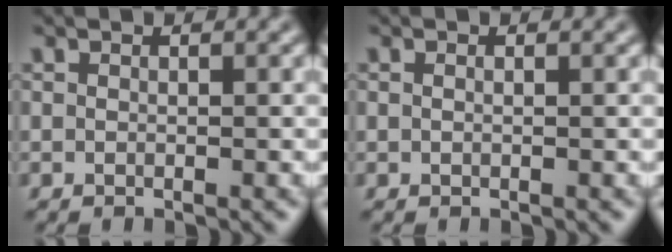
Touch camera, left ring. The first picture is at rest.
{"total": 0.6, "force": [0.3, 0.3, 0.4], "torque": [-0.007, -0.005, 0.003]}